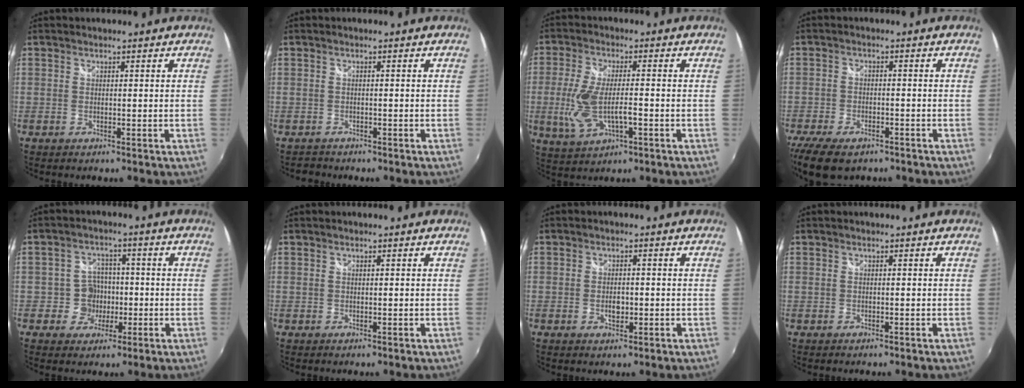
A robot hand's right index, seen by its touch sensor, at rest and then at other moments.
{"total": 1.8, "force": [-1.6, 0.8, -0.1], "torque": [-0.003, -0.002, -0.026]}
{"total": 10.4, "force": [-2.3, 4.1, 9.3], "torque": [-0.196, -0.012, -0.039]}
{"total": 10.7, "force": [-7.9, 4.8, 5.4], "torque": [-0.140, -0.028, -0.137]}
{"total": 5.5, "force": [-1.4, 5.3, 0.7], "torque": [-0.010, 0.014, -0.021]}
{"total": 0.0}
{"total": 2.5, "force": [-0.5, 1.6, 1.8], "torque": [-0.030, -0.001, -0.010]}
{"total": 0.0}